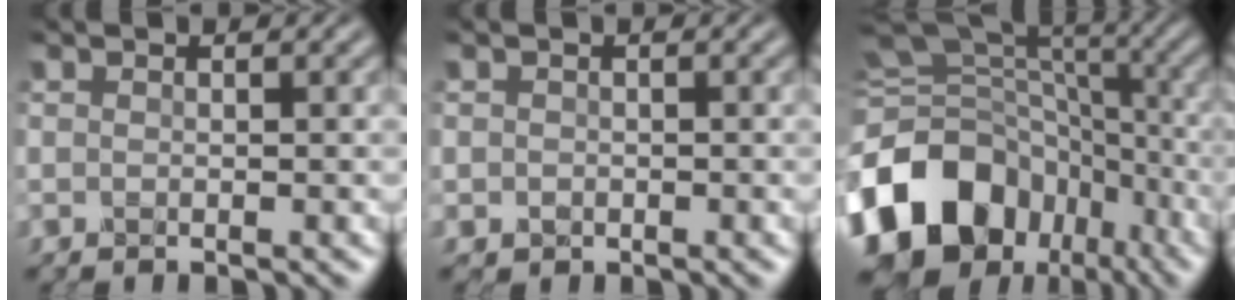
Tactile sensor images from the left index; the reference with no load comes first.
{"total": 0.9, "force": [-0.1, 0.9, 0.1], "torque": [0.005, -0.005, -0.006]}
{"total": 16.8, "force": [-7.8, 12.6, 7.8], "torque": [-0.182, 0.006, -0.128]}